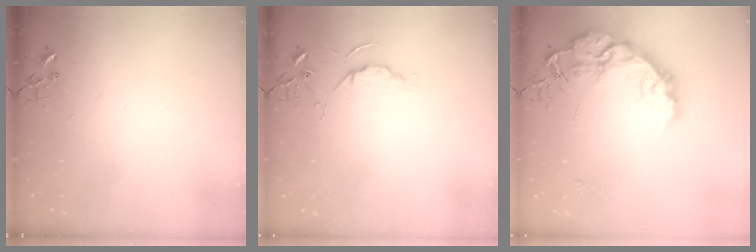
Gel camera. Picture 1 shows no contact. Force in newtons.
{"total": 5.7, "press": 5.6, "slide": 0.8}
{"total": 25.5, "press": 25.4, "slide": 2.1}